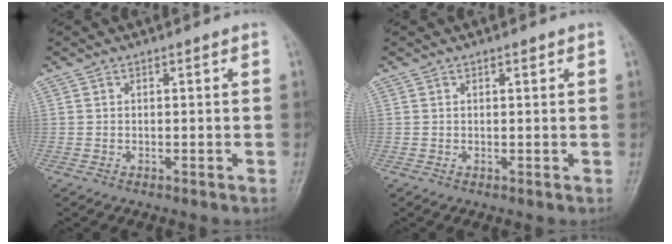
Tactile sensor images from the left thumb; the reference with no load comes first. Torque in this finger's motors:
{"motor_torque": [-0.34, -0.20, -0.17, 0.32, 0.04]}